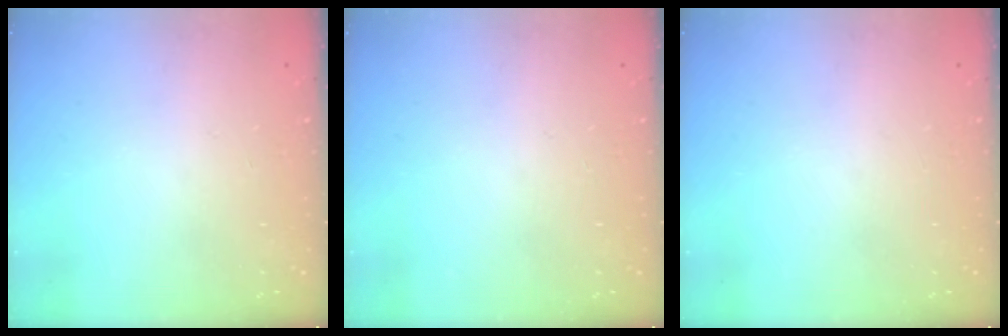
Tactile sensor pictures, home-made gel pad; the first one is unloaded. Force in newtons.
{"total": 0.0}
{"total": 0.0}